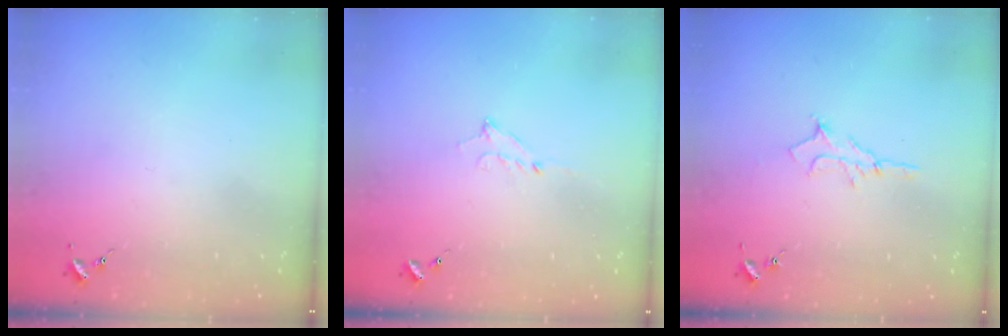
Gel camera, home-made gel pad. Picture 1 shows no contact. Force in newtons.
{"total": 5.2, "press": 5.2, "slide": 0.3}
{"total": 6.2, "press": 6.1, "slide": 0.8}